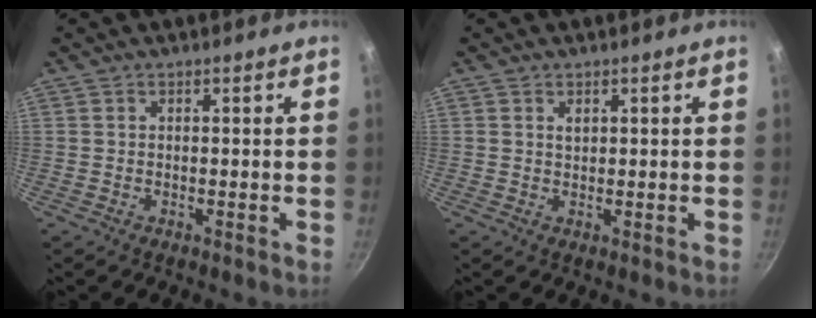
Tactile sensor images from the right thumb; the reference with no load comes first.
{"total": 1.2, "force": [0.6, 0.8, 0.7], "torque": [-0.010, 0.001, 0.010]}